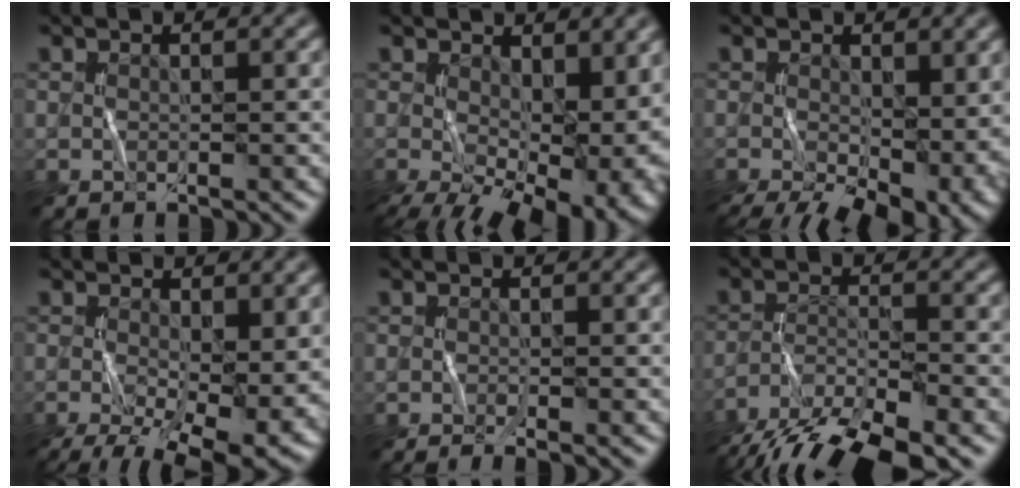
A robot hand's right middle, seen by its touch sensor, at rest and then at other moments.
{"total": 13.5, "force": [-1.9, 7.0, 11.4], "torque": [-0.181, -0.027, -0.009]}
{"total": 11.5, "force": [-4.3, 5.8, 9.0], "torque": [-0.143, -0.035, -0.055]}
{"total": 12.8, "force": [-3.8, 5.7, 10.8], "torque": [-0.183, -0.033, -0.044]}
{"total": 1.2, "force": [-0.5, 0.1, 1.0], "torque": [-0.017, -0.005, -0.008]}
{"total": 11.3, "force": [-8.8, 3.3, 6.4], "torque": [-0.114, -0.027, -0.143]}